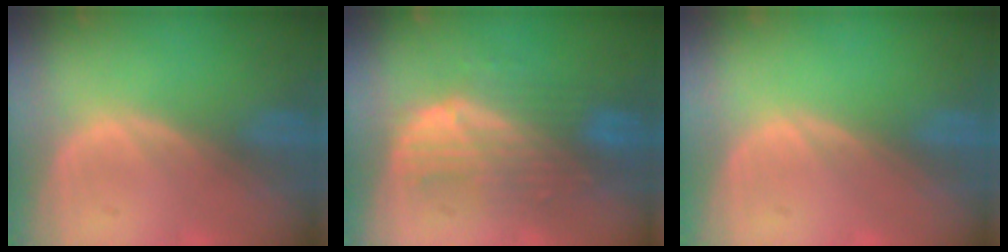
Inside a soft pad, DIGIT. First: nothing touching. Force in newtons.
{"total": 7.8, "press": 7.7, "slide": 1.4}
{"total": 0.0}